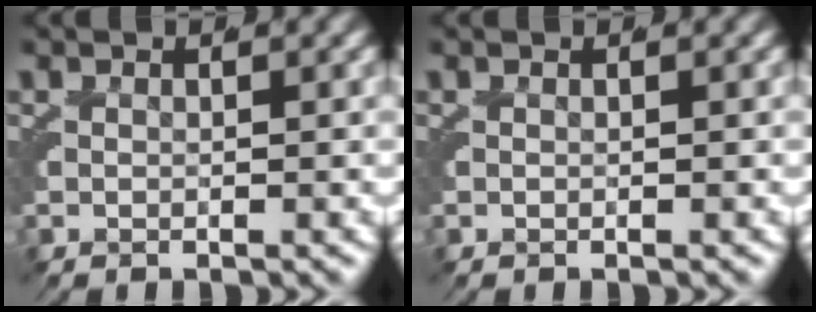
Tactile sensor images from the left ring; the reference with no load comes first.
{"total": 0.0}